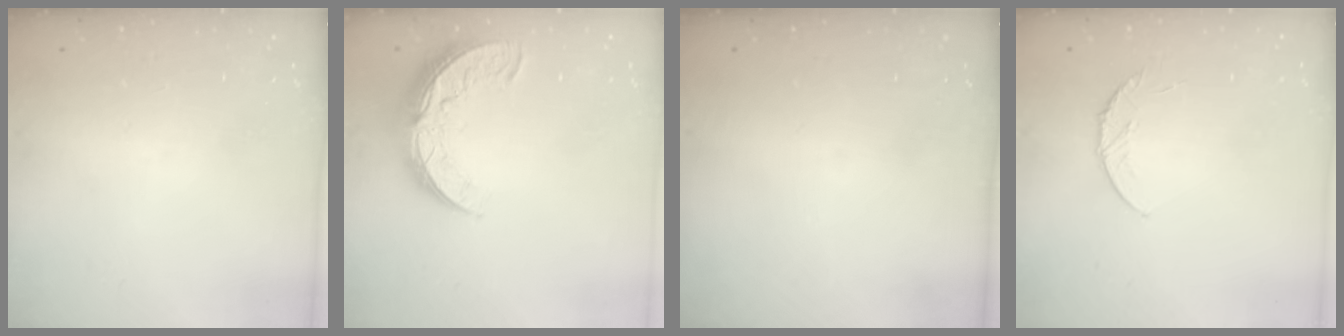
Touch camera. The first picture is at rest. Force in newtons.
{"total": 11.4, "press": 11.3, "slide": 0.8}
{"total": 0.0}
{"total": 5.7, "press": 5.7, "slide": 0.7}